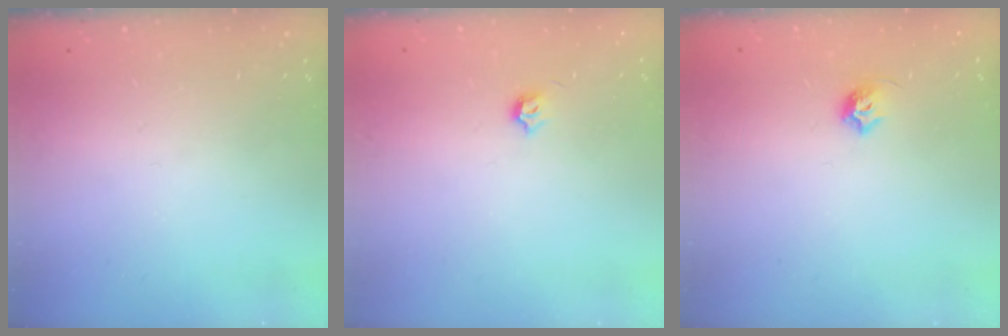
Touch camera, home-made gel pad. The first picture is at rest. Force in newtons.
{"total": 3.7, "press": 3.6, "slide": 0.6}
{"total": 5.7, "press": 5.6, "slide": 1.0}